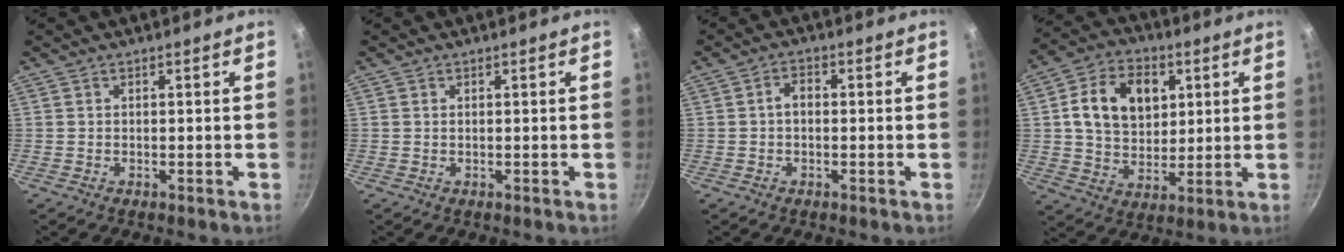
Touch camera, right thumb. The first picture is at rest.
{"total": 0.0}
{"total": 2.6, "force": [-0.1, 1.8, 2.0], "torque": [-0.029, 0.011, -0.004]}
{"total": 14.5, "force": [3.7, 10.6, 9.1], "torque": [-0.126, -0.001, 0.058]}